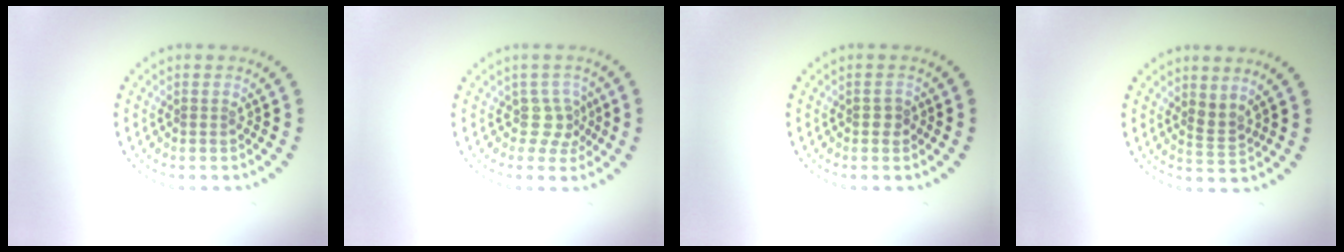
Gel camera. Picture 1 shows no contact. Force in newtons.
{"total": 2.2, "press": 1.6, "slide": 1.5}
{"total": 1.0, "press": 1.0, "slide": 0.2}
{"total": 1.8, "press": 1.4, "slide": 1.2}